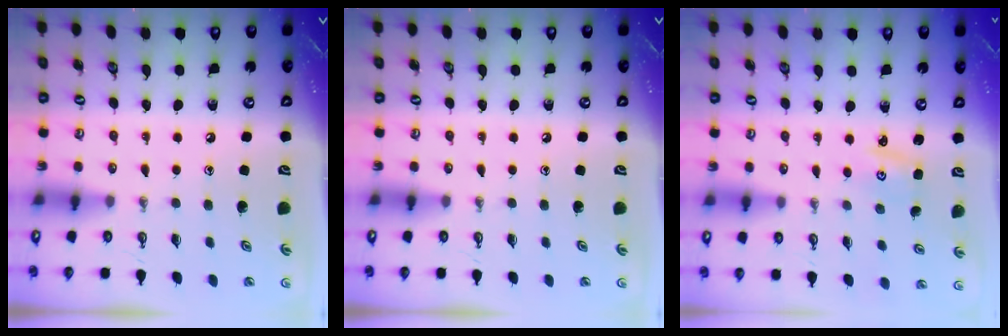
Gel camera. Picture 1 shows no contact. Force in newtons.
{"total": 0.0}
{"total": 2.0, "press": 2.0, "slide": 0.3}